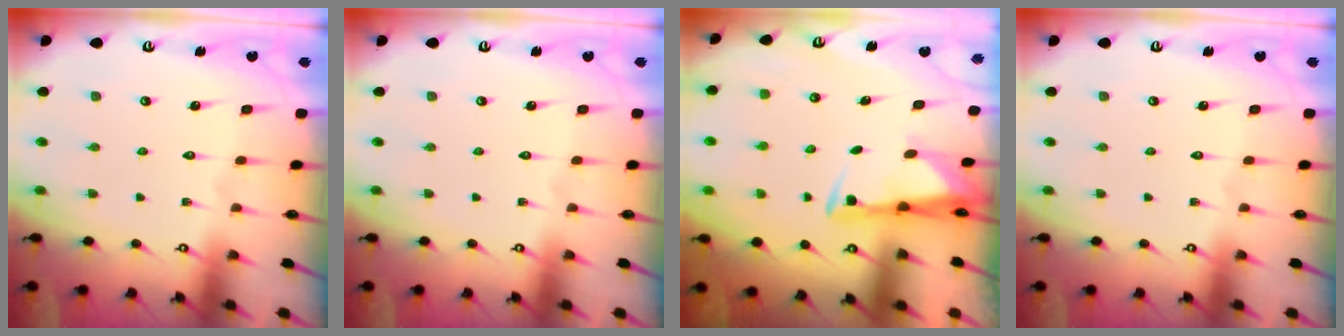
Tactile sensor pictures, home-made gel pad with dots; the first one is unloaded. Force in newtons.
{"total": 0.0}
{"total": 3.0, "press": 2.9, "slide": 0.9}
{"total": 0.0}